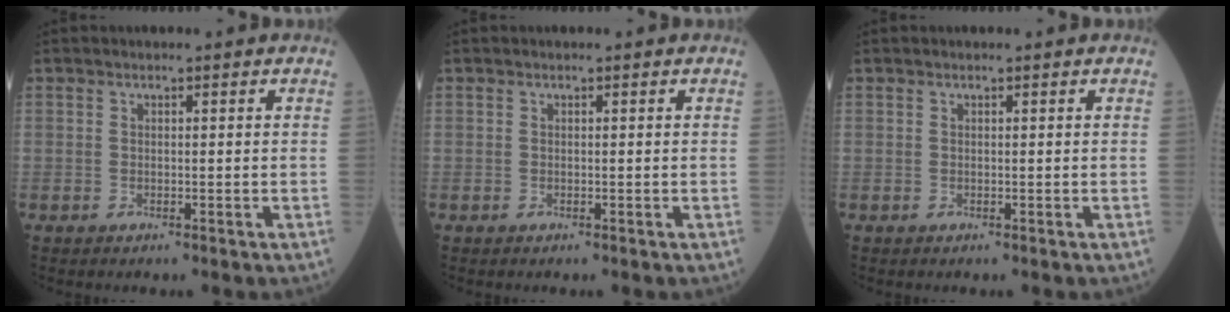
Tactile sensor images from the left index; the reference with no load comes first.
{"total": 0.0}
{"total": 0.0}